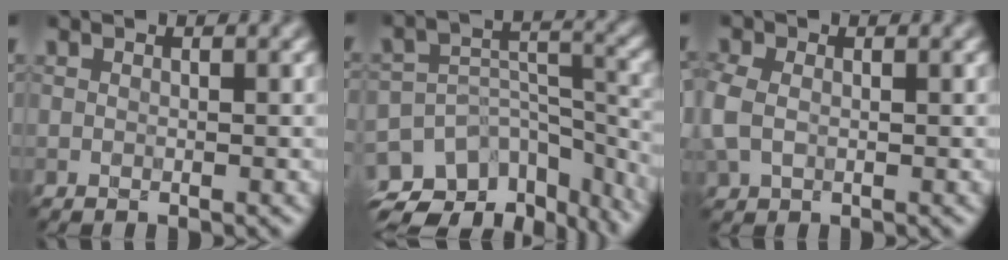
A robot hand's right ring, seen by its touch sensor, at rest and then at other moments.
{"total": 13.9, "force": [-10.6, 7.4, 5.0], "torque": [-0.094, -0.006, -0.119]}
{"total": 2.4, "force": [-0.2, 1.9, 1.5], "torque": [-0.047, 0.002, -0.013]}